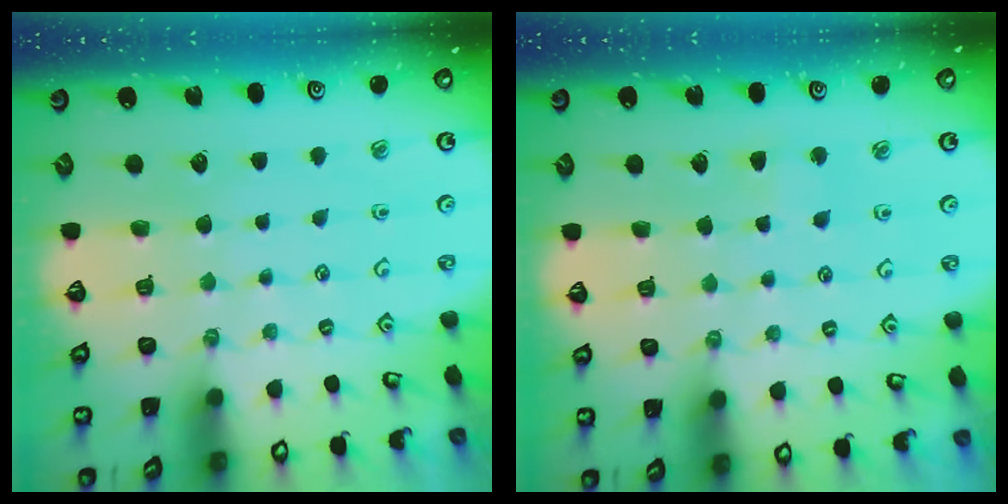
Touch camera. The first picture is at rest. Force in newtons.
{"total": 2.0, "press": 2.0, "slide": 0.4}